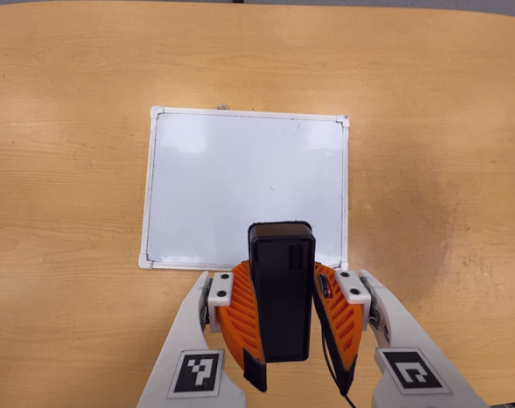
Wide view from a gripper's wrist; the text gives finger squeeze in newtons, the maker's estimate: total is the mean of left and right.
{"total": 6.0, "left": 5.5, "right": 6.4}